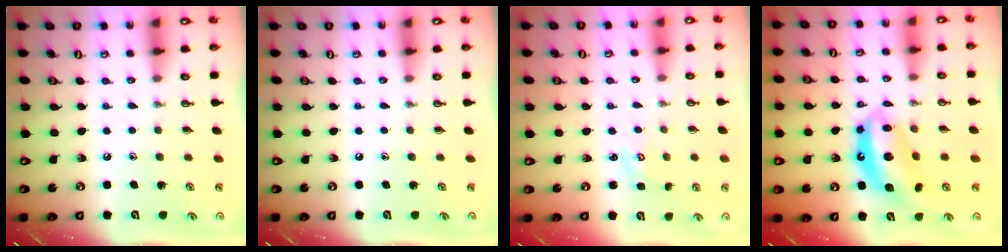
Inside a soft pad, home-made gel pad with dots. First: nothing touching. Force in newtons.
{"total": 0.0}
{"total": 2.0, "press": 1.9, "slide": 0.2}
{"total": 11.7, "press": 11.7, "slide": 0.9}